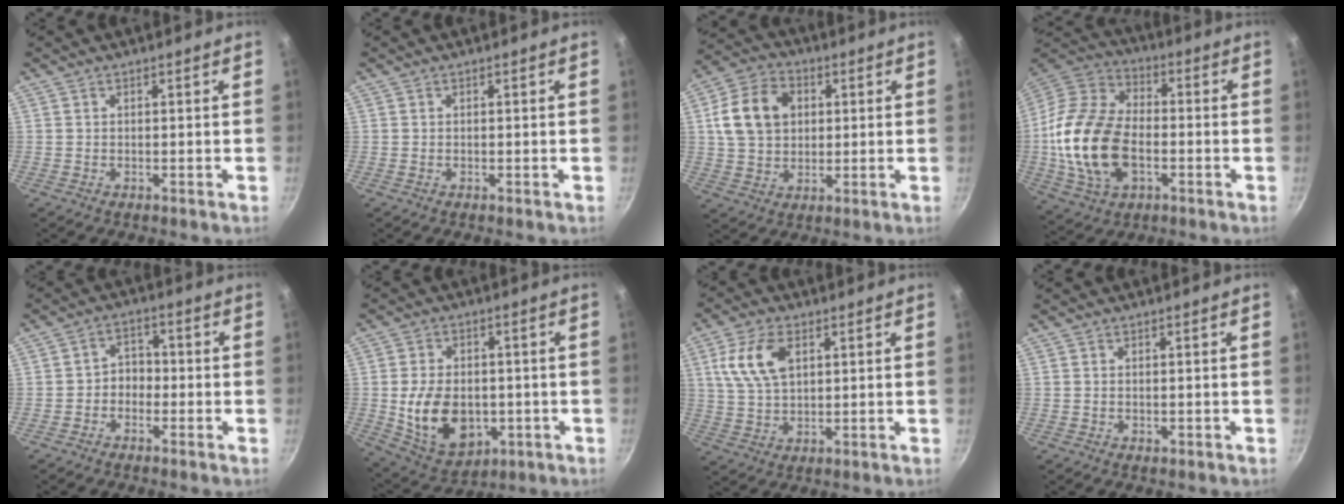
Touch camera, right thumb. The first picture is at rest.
{"total": 0.0}
{"total": 12.9, "force": [2.8, 9.9, 7.8], "torque": [-0.124, 0.010, 0.041]}
{"total": 20.6, "force": [-3.3, 13.1, 15.6], "torque": [-0.290, 0.026, -0.067]}
{"total": 4.0, "force": [-1.4, 3.2, 2.0], "torque": [-0.003, 0.023, -0.030]}
{"total": 14.4, "force": [-1.9, 10.0, 10.1], "torque": [-0.152, -0.005, -0.012]}
{"total": 10.0, "force": [3.3, 5.9, 7.4], "torque": [-0.135, -0.004, 0.065]}
{"total": 0.5, "force": [0.0, 0.3, 0.4], "torque": [-0.003, -0.002, -0.001]}